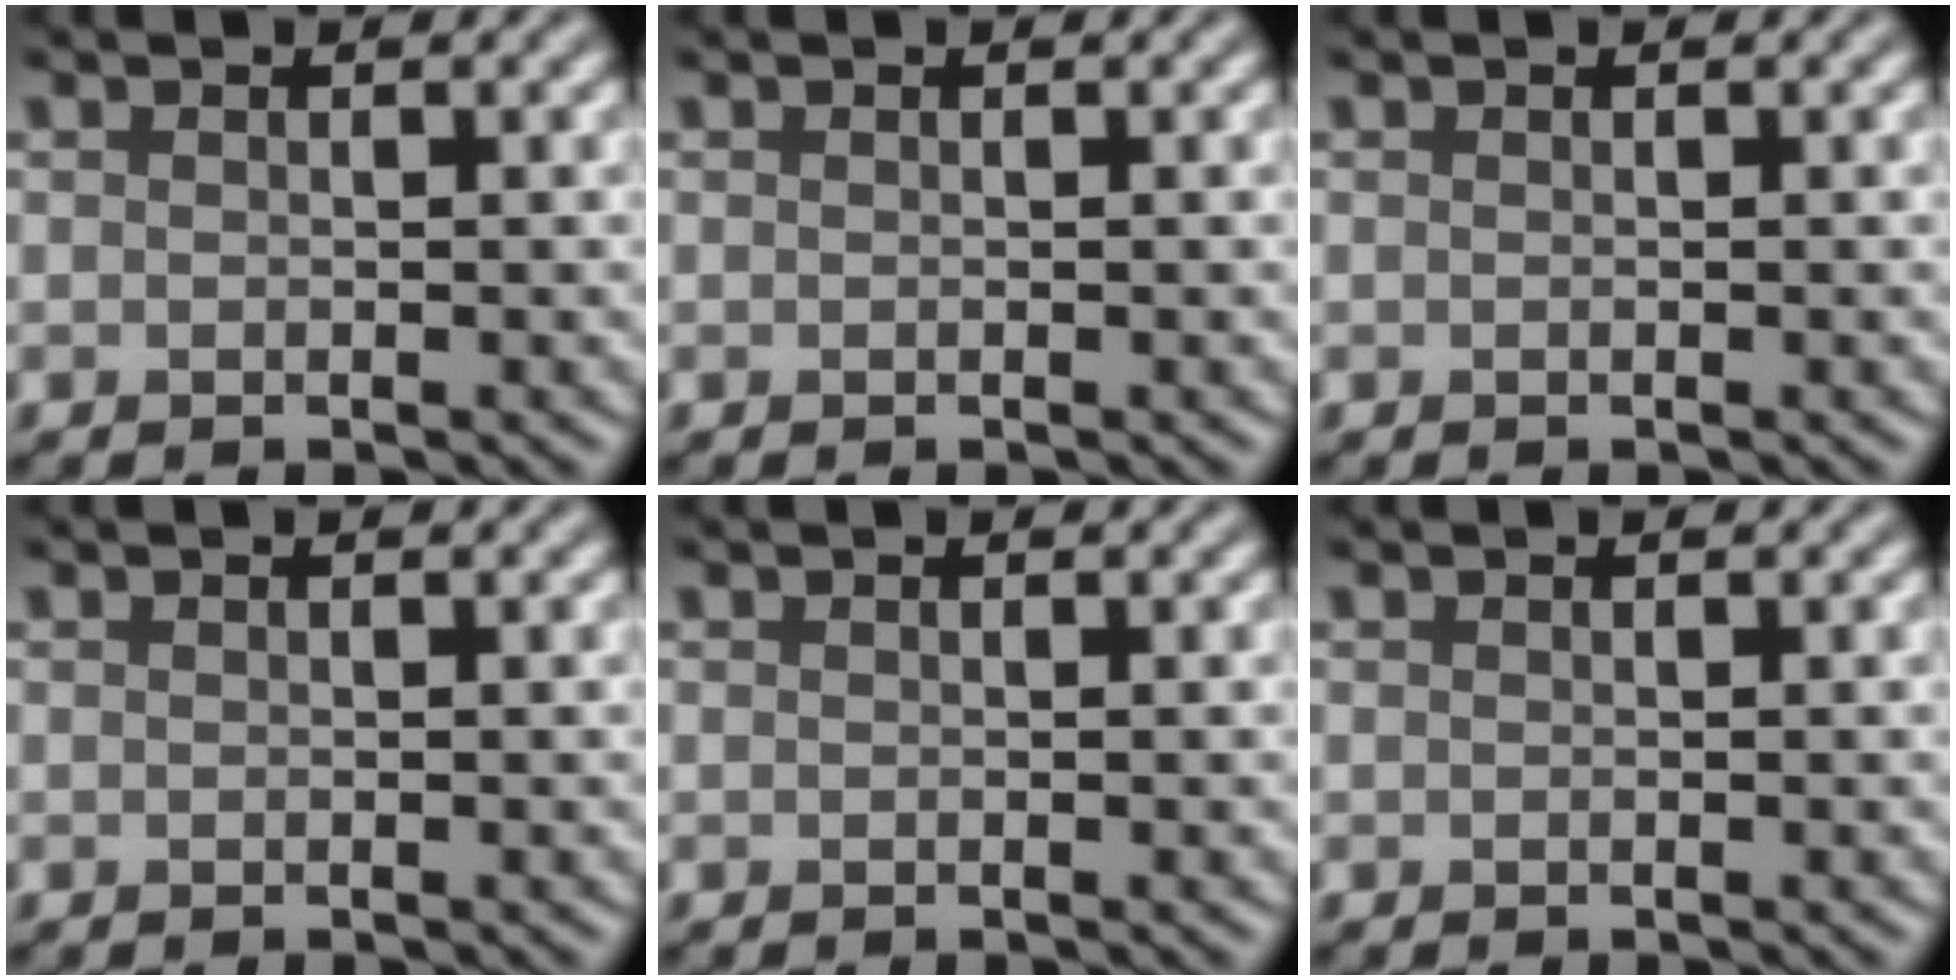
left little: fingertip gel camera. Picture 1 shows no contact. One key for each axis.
{"total": 0.0}
{"total": 0.0}
{"total": 0.0}
{"total": 0.0}
{"total": 0.0}